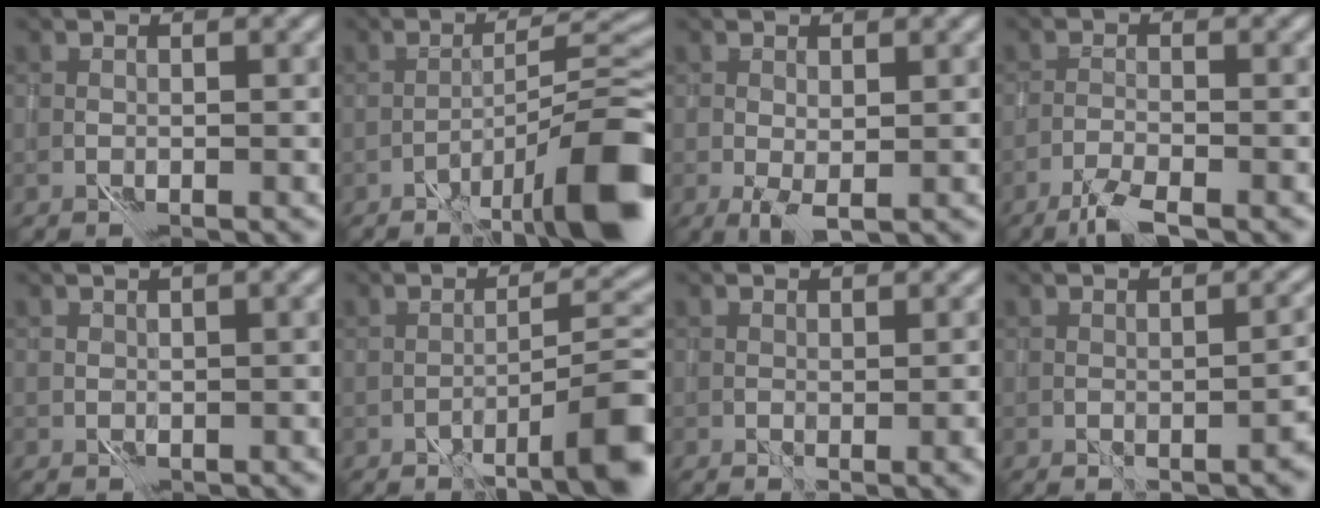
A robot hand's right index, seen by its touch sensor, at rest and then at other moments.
{"total": 9.1, "force": [-4.2, 1.8, 7.9], "torque": [-0.111, 0.024, -0.062]}
{"total": 1.3, "force": [0.6, 0.2, 1.2], "torque": [-0.024, 0.002, 0.013]}
{"total": 2.7, "force": [-1.9, 0.2, 1.9], "torque": [-0.036, 0.008, -0.040]}
{"total": 1.8, "force": [0.6, 0.9, 1.4], "torque": [-0.013, 0.013, 0.014]}
{"total": 6.4, "force": [-2.8, 1.5, 5.5], "torque": [-0.069, 0.015, -0.037]}
{"total": 2.2, "force": [0.4, 0.5, 2.1], "torque": [-0.028, -0.001, 0.020]}
{"total": 1.9, "force": [-0.4, 0.3, 1.9], "torque": [-0.019, 0.011, 0.003]}